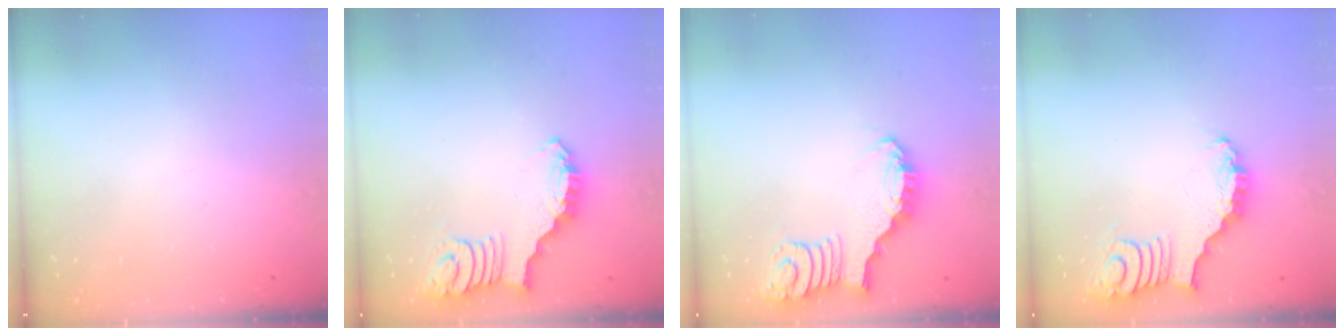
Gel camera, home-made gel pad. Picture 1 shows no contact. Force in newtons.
{"total": 2.7, "press": 2.7, "slide": 0.5}
{"total": 2.9, "press": 2.9, "slide": 0.1}
{"total": 3.4, "press": 3.3, "slide": 0.5}